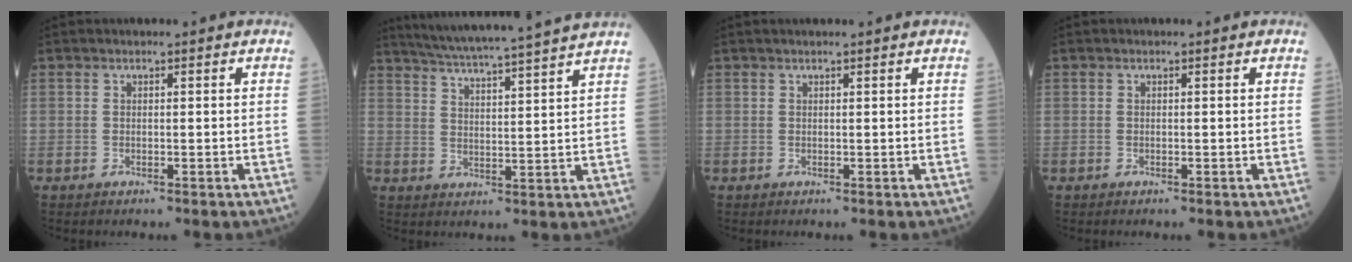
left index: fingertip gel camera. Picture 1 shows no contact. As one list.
[{"total": 15.7, "force": [14.2, -1.5, 6.6], "torque": [-0.119, -0.009, 0.201]}, {"total": 1.3, "force": [1.1, 0.0, 0.6], "torque": [-0.004, 0.014, 0.017]}, {"total": 0.0}]